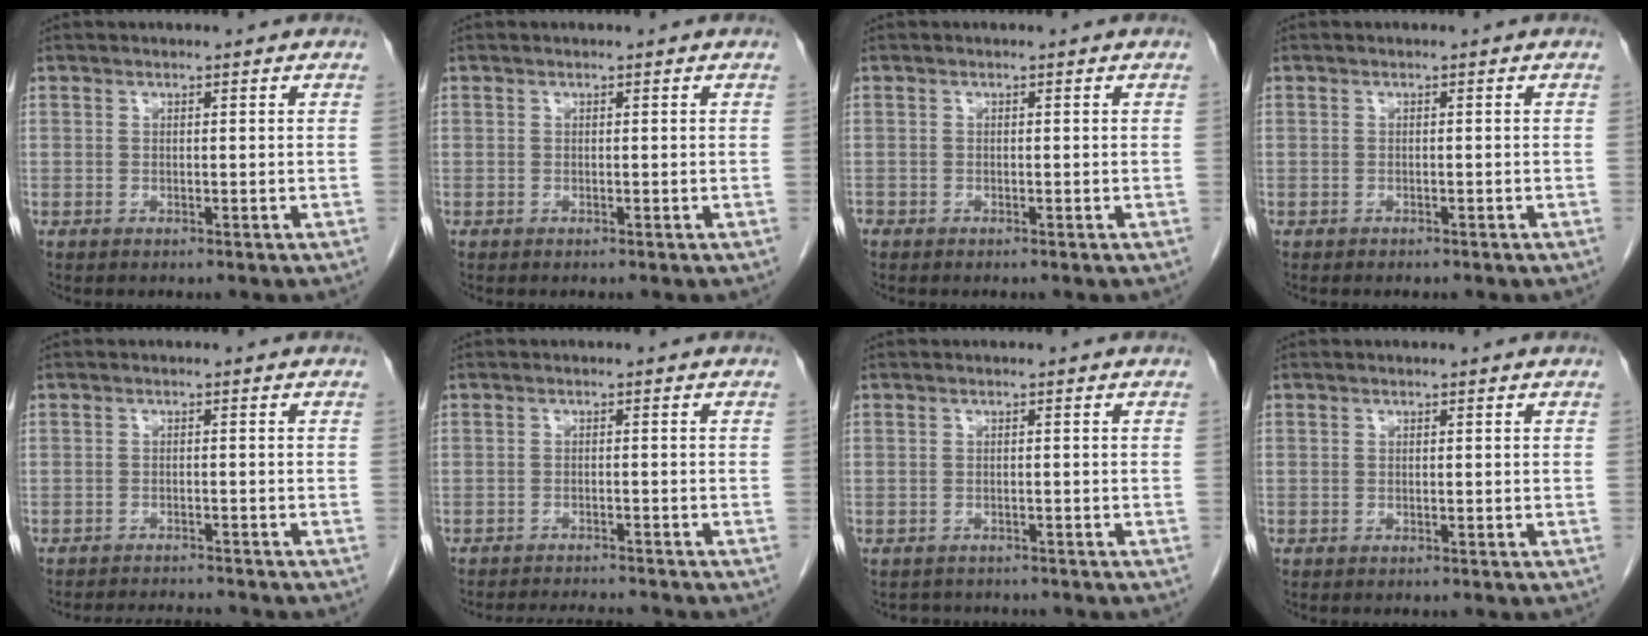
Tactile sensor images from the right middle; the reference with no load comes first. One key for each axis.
{"total": 0.0}
{"total": 0.6, "fx": -0.5, "fy": 0.3, "fz": 0.1, "tx": -0.007, "ty": 0.000, "tz": -0.012}
{"total": 1.1, "fx": -0.9, "fy": 0.3, "fz": 0.5, "tx": -0.017, "ty": -0.003, "tz": -0.009}
{"total": 6.1, "fx": -5.9, "fy": 0.2, "fz": 1.4, "tx": -0.019, "ty": -0.009, "tz": -0.086}
{"total": 7.1, "fx": -6.8, "fy": 0.4, "fz": 1.9, "tx": -0.029, "ty": -0.008, "tz": -0.098}
{"total": 2.9, "fx": -2.7, "fy": 1.1, "fz": 0.1, "tx": -0.003, "ty": -0.003, "tz": -0.036}
{"total": 0.0}